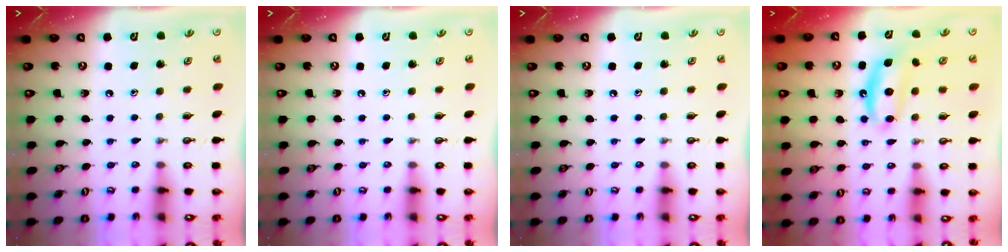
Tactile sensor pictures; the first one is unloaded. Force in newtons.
{"total": 0.0}
{"total": 0.0}
{"total": 6.5, "press": 6.4, "slide": 0.5}